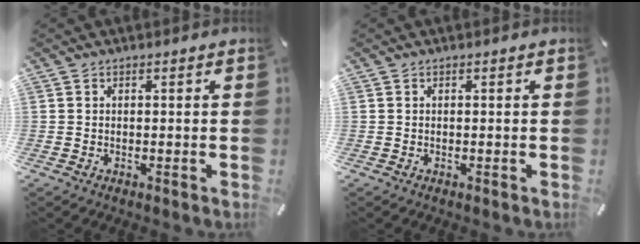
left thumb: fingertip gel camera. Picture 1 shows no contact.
{"total": 0.0}